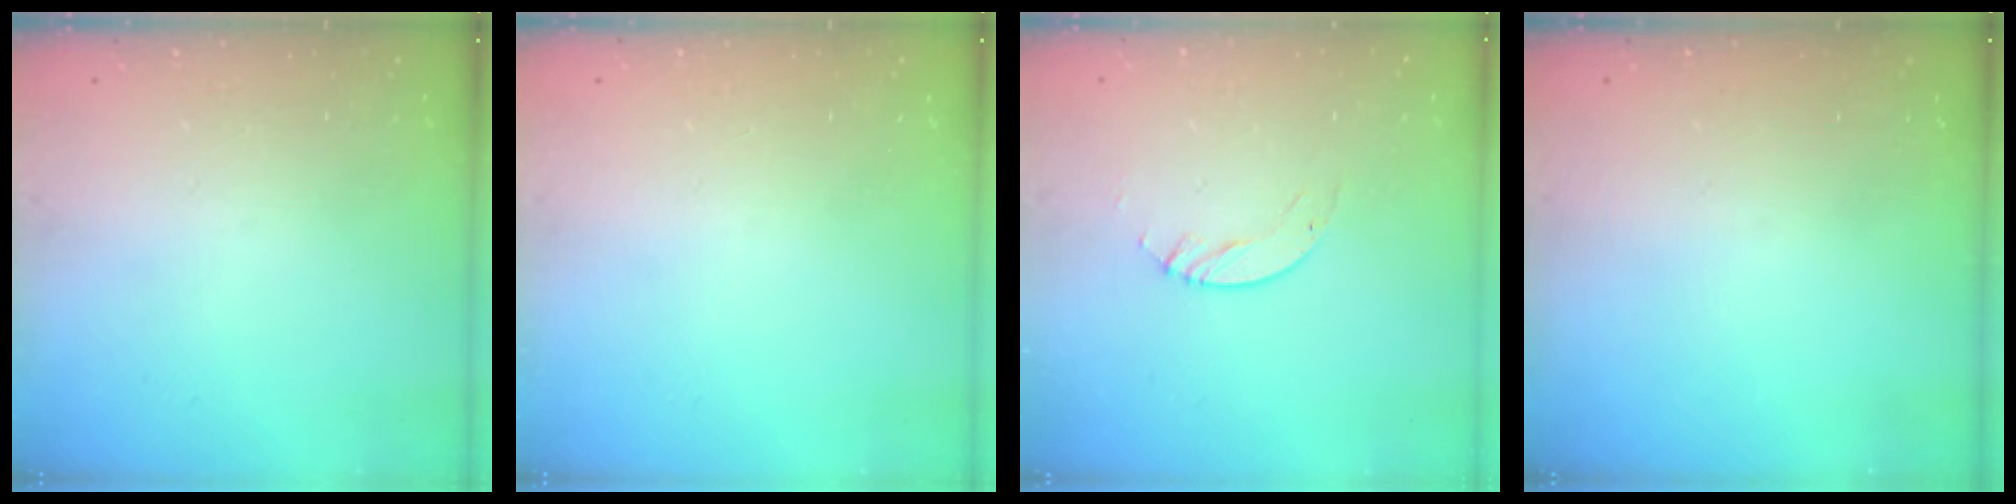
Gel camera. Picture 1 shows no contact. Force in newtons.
{"total": 0.0}
{"total": 3.1, "press": 3.1, "slide": 0.3}
{"total": 0.0}